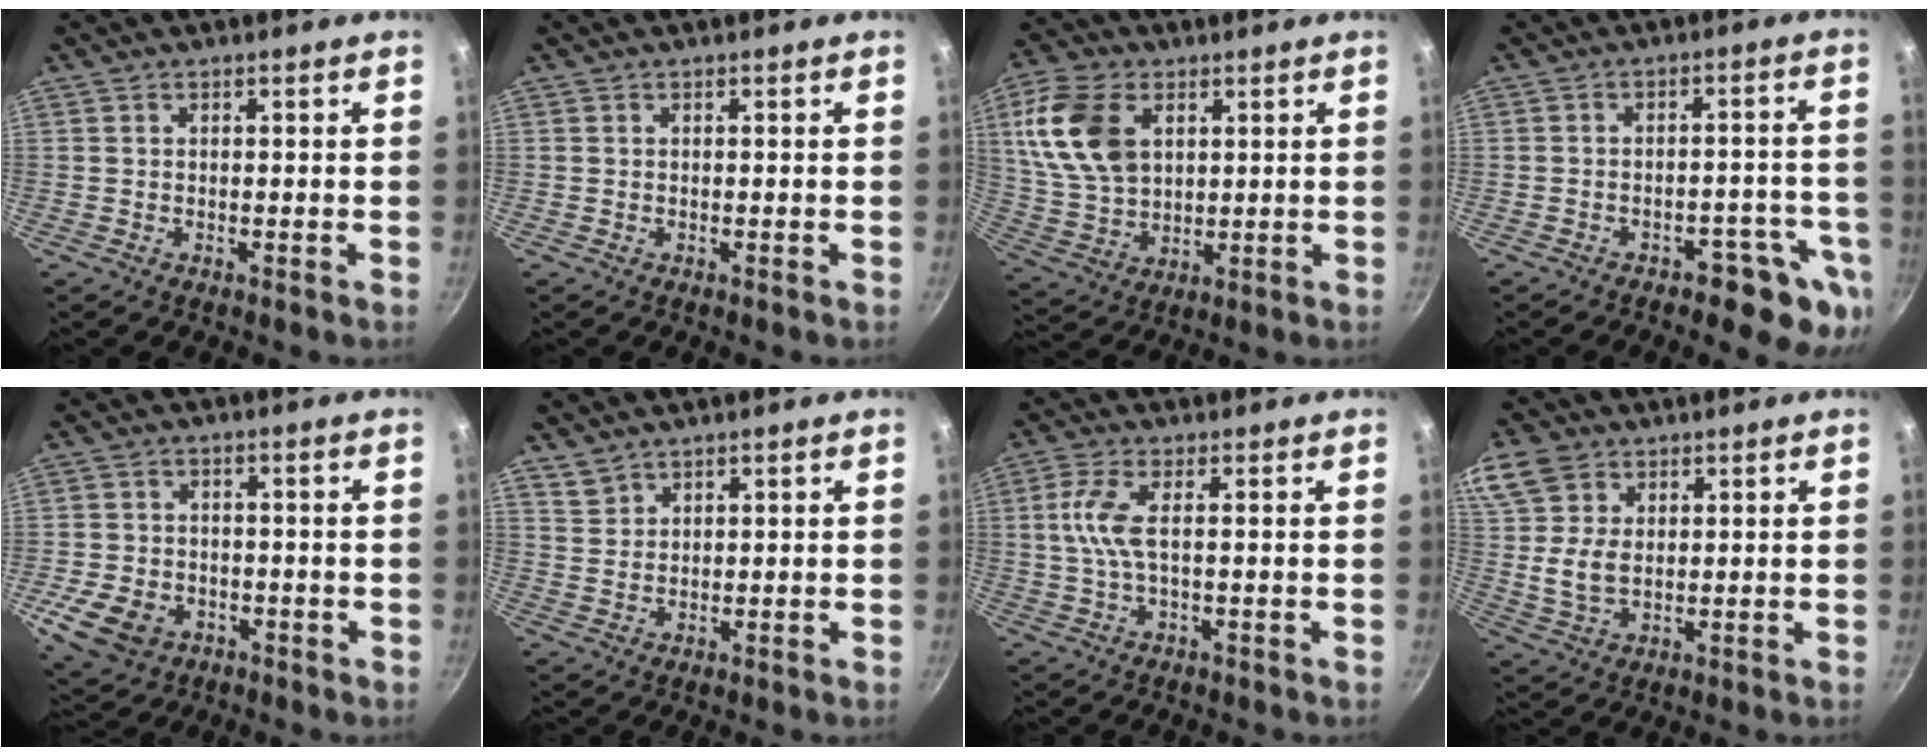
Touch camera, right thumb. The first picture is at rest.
{"total": 0.0}
{"total": 14.8, "force": [4.5, 9.8, 10.2], "torque": [-0.182, -0.008, 0.092]}
{"total": 9.6, "force": [-5.0, 4.6, 6.8], "torque": [-0.032, 0.042, -0.056]}
{"total": 10.0, "force": [-3.4, 7.5, 5.6], "torque": [-0.100, 0.016, -0.050]}
{"total": 3.0, "force": [2.5, 1.6, 0.5], "torque": [0.002, -0.001, 0.054]}
{"total": 5.7, "force": [0.4, 1.7, 5.4], "torque": [-0.129, 0.008, 0.007]}
{"total": 12.4, "force": [4.4, 9.1, 7.2], "torque": [-0.141, -0.007, 0.083]}